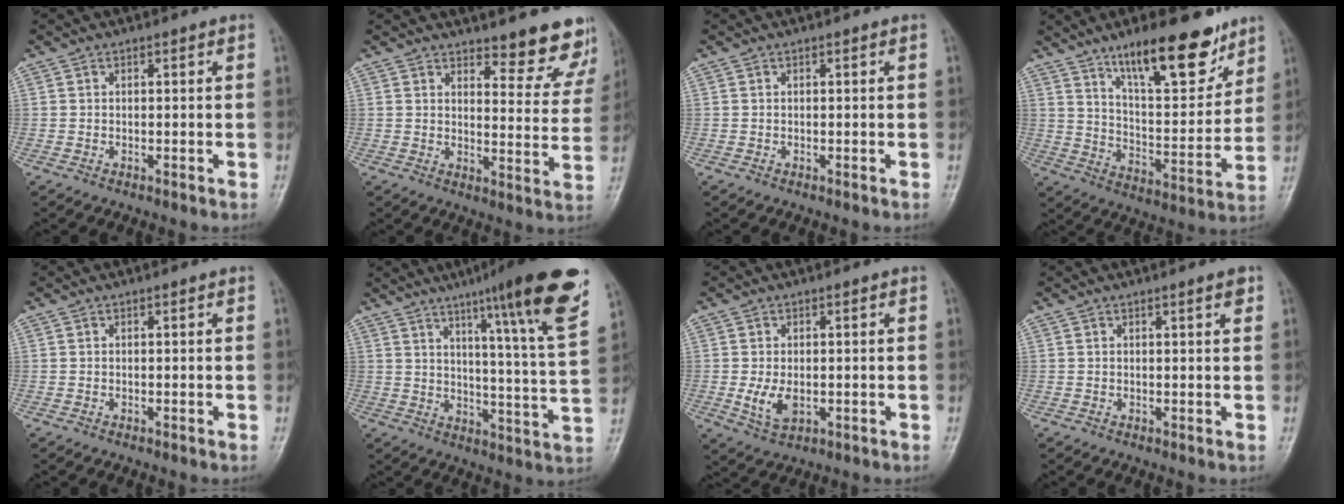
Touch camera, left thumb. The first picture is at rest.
{"total": 10.7, "force": [9.3, 3.2, 4.3], "torque": [-0.012, -0.072, 0.106]}
{"total": 0.0}
{"total": 18.1, "force": [12.2, 5.9, 12.0], "torque": [-0.142, -0.075, 0.203]}
{"total": 0.0}
{"total": 20.7, "force": [12.6, 1.0, 16.4], "torque": [-0.209, -0.055, 0.172]}
{"total": 4.7, "force": [-0.6, 2.9, 3.7], "torque": [-0.070, -0.010, -0.004]}
{"total": 1.5, "force": [0.9, 0.2, 1.2], "torque": [-0.016, -0.004, 0.013]}